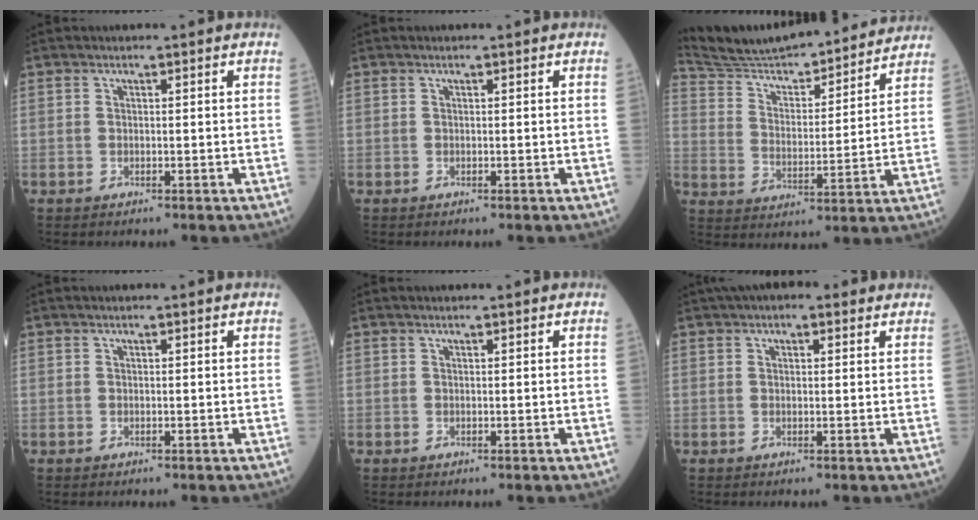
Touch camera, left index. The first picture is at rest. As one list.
[{"total": 0.0}, {"total": 21.6, "force": [20.2, 3.6, 6.8], "torque": [-0.116, 0.006, 0.302]}, {"total": 0.0}, {"total": 0.0}, {"total": 3.9, "force": [2.7, 1.8, 2.2], "torque": [-0.034, 0.028, 0.038]}]